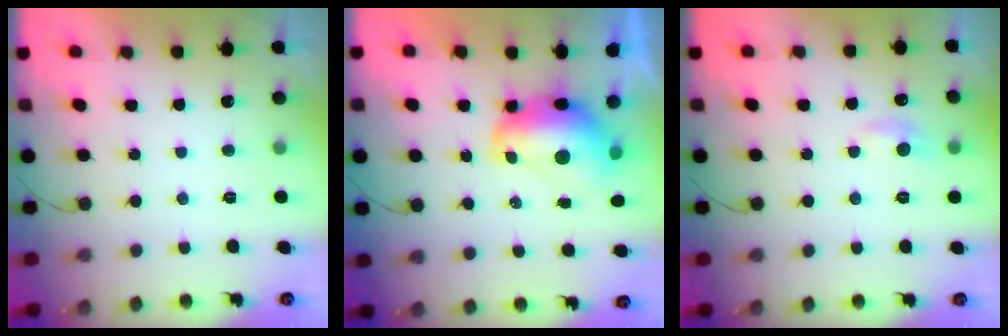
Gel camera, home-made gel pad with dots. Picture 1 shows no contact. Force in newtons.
{"total": 10.5, "press": 10.5, "slide": 1.1}
{"total": 5.0, "press": 4.9, "slide": 0.6}